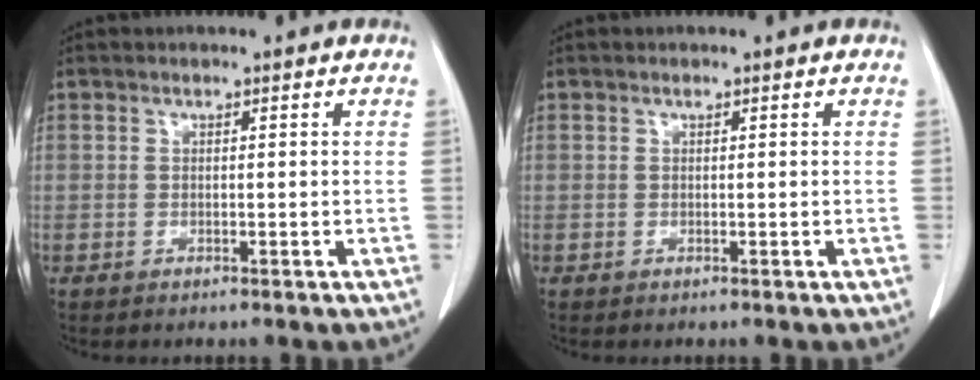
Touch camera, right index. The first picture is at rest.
{"total": 0.0}